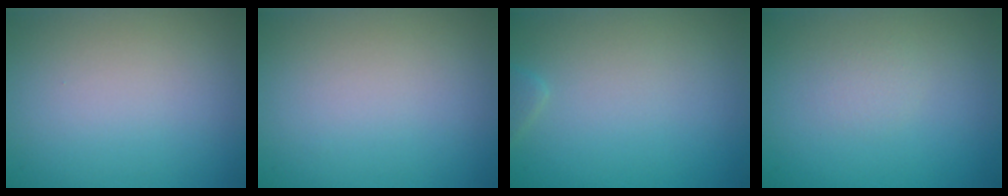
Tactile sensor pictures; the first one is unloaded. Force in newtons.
{"total": 0.0}
{"total": 0.7, "press": 0.7, "slide": 0.0}
{"total": 0.9, "press": 0.9, "slide": 0.0}